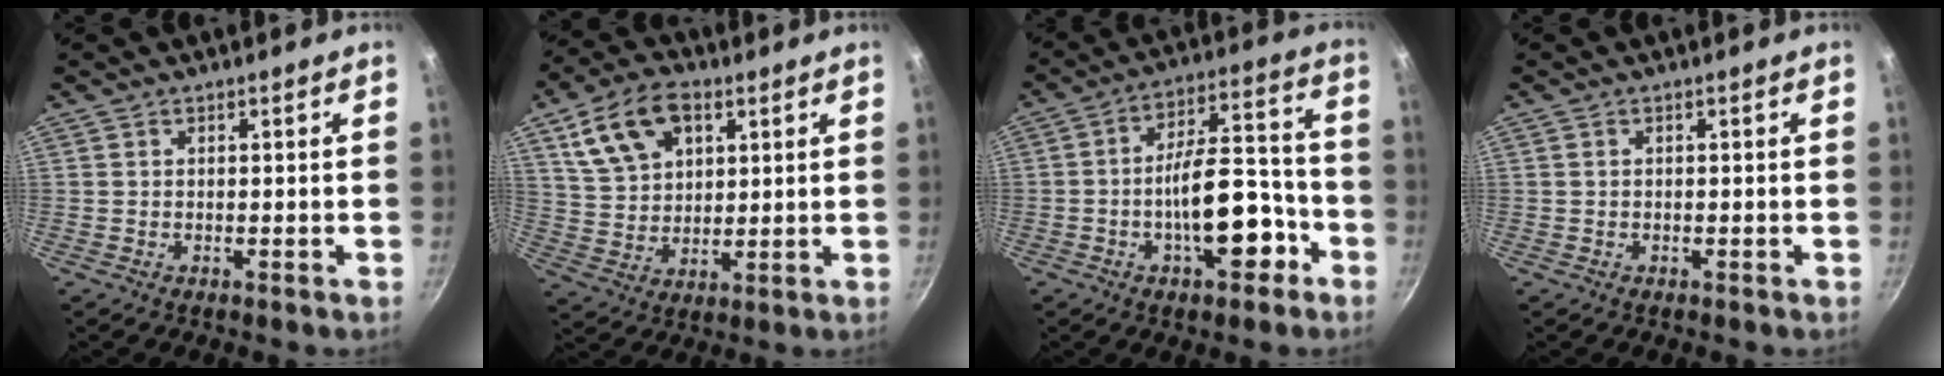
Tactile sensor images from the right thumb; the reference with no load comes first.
{"total": 13.8, "force": [6.0, 8.9, 8.8], "torque": [-0.145, -0.004, 0.113]}
{"total": 14.7, "force": [-5.5, 6.6, 11.9], "torque": [-0.148, 0.062, -0.083]}
{"total": 0.0}